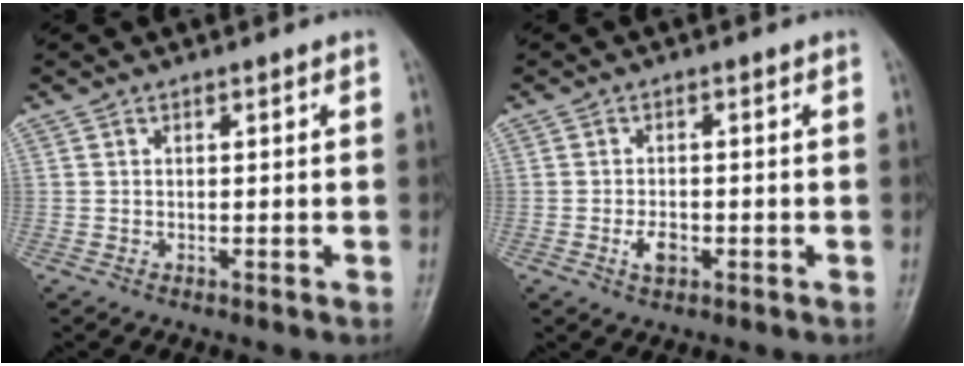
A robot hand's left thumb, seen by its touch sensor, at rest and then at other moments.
{"total": 3.0, "force": [-1.1, 1.9, 2.2], "torque": [-0.035, 0.002, -0.018]}